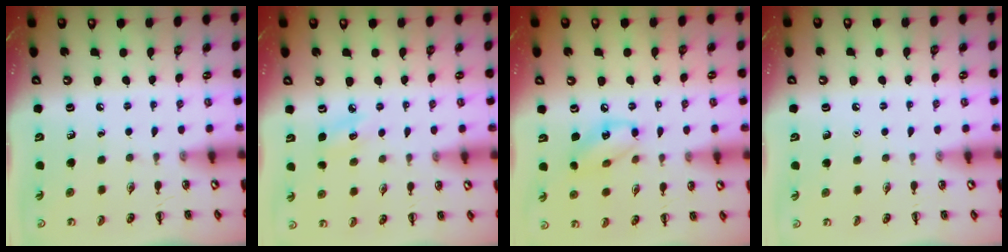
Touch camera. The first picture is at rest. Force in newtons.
{"total": 5.2, "press": 5.0, "slide": 1.3}
{"total": 10.0, "press": 9.9, "slide": 1.0}
{"total": 1.5, "press": 1.5, "slide": 0.1}